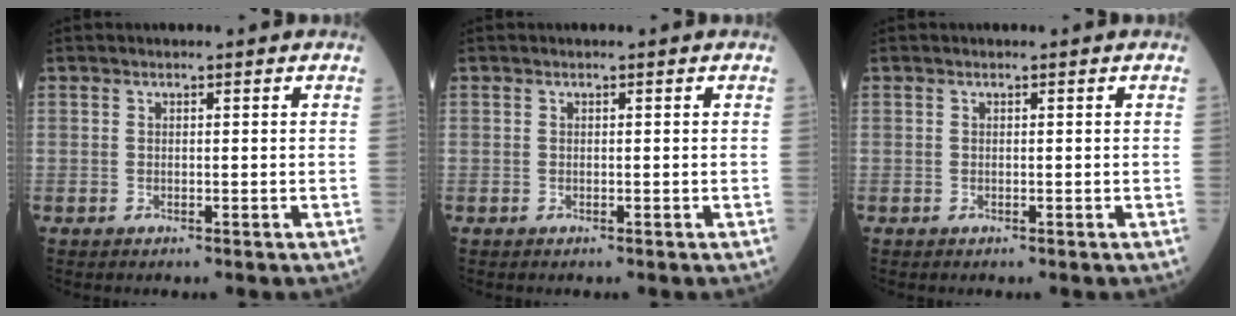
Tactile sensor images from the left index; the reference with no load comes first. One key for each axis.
{"total": 0.0}
{"total": 0.0}